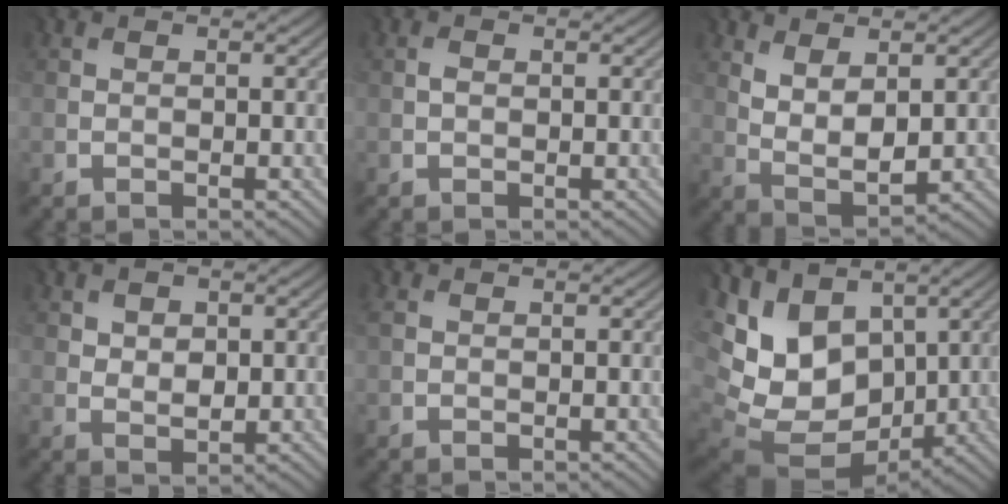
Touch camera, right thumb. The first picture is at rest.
{"total": 0.5, "force": [0.0, 0.5, 0.2], "torque": [-0.003, 0.000, -0.001]}
{"total": 5.0, "force": [2.2, 2.4, 3.8], "torque": [-0.082, -0.007, 0.049]}
{"total": 3.1, "force": [1.4, 2.2, 1.7], "torque": [-0.024, -0.003, 0.023]}
{"total": 0.8, "force": [0.3, 0.6, 0.5], "torque": [-0.013, 0.000, 0.006]}
{"total": 12.2, "force": [2.5, 9.4, 7.4], "torque": [-0.186, -0.016, 0.070]}